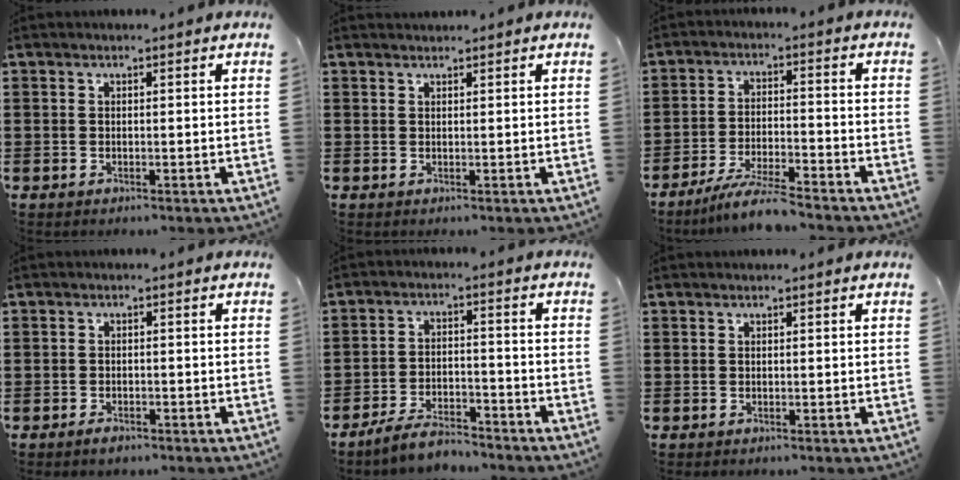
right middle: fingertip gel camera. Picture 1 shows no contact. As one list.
[{"total": 0.7, "force": [0.7, 0.1, 0.0], "torque": [-0.002, 0.000, 0.013]}, {"total": 6.3, "force": [-5.6, -0.1, 2.8], "torque": [-0.062, -0.012, -0.108]}, {"total": 1.3, "force": [-1.1, 0.5, 0.5], "torque": [-0.012, -0.001, -0.022]}, {"total": 5.2, "force": [-4.8, 0.8, 1.8], "torque": [-0.043, 0.003, -0.096]}, {"total": 0.0}]